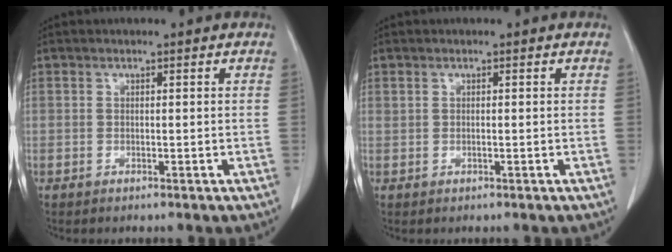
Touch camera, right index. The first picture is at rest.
{"total": 0.0}